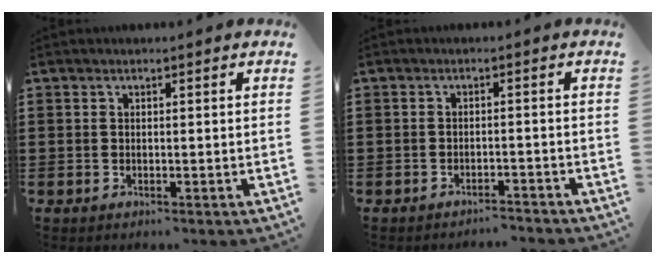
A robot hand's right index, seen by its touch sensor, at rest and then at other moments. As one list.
[{"total": 2.0, "force": [-2.0, 0.0, 0.1], "torque": [-0.008, 0.001, -0.044]}]